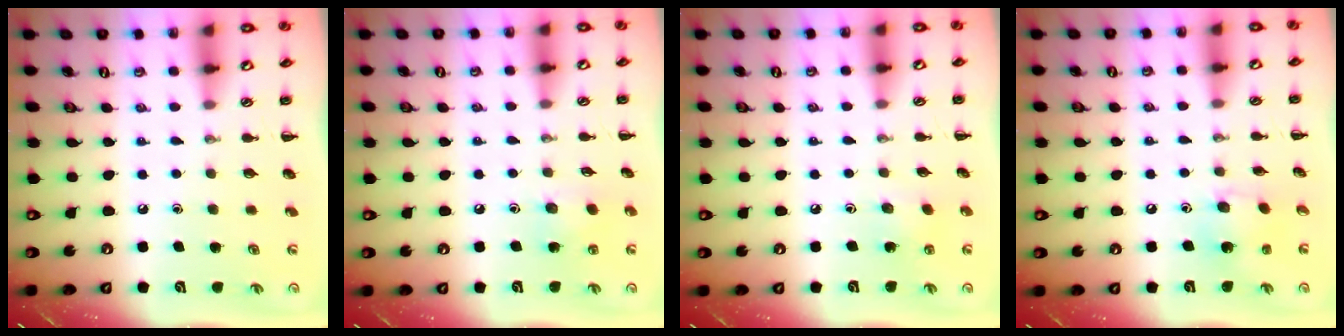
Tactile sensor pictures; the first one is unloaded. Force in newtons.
{"total": 5.6, "press": 5.5, "slide": 1.0}
{"total": 2.8, "press": 2.7, "slide": 0.8}
{"total": 4.8, "press": 4.7, "slide": 1.0}